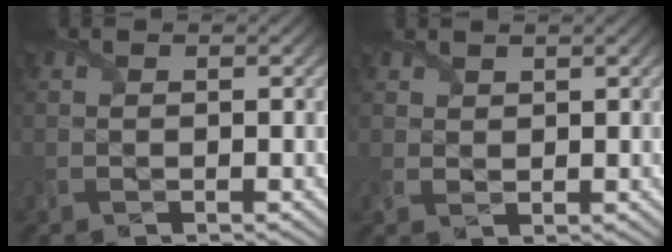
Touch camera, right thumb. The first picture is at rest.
{"total": 1.7, "force": [1.4, 0.9, 0.5], "torque": [-0.014, 0.004, 0.032]}